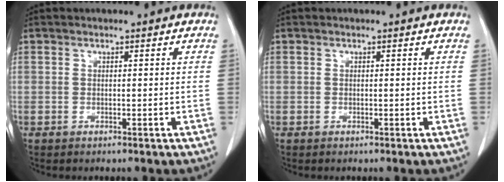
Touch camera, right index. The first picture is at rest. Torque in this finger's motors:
{"motor_torque": [0.00, 0.00, 0.00, 0.00]}